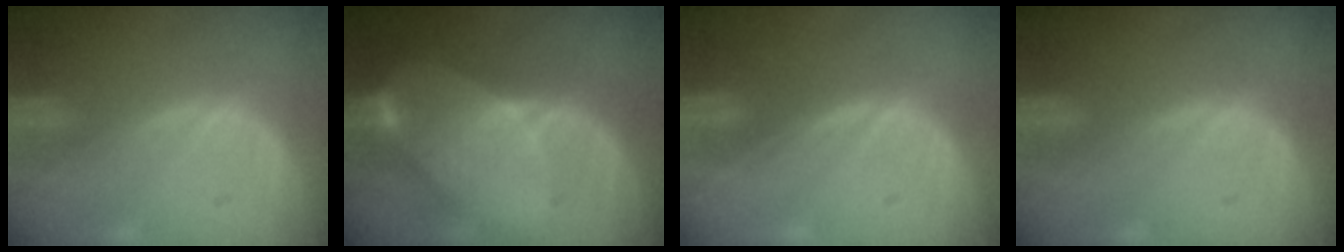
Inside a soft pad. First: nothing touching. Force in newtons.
{"total": 8.3, "press": 7.3, "slide": 3.9}
{"total": 0.0}
{"total": 0.0}